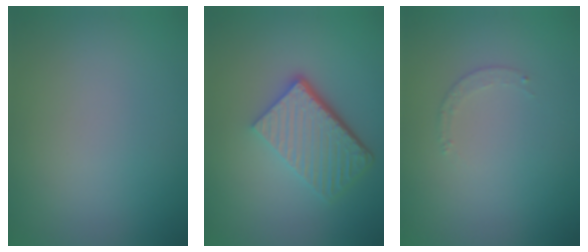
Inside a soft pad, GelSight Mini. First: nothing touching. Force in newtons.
{"total": 6.1, "press": 4.1, "slide": 4.5}
{"total": 0.6, "press": 0.5, "slide": 0.3}